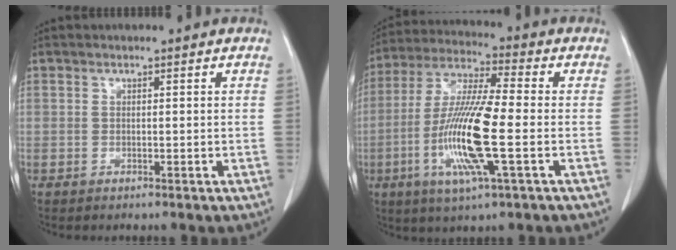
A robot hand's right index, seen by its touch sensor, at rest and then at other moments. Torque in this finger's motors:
{"motor_torque": [1.33, -0.59, 0.50, 0.16]}